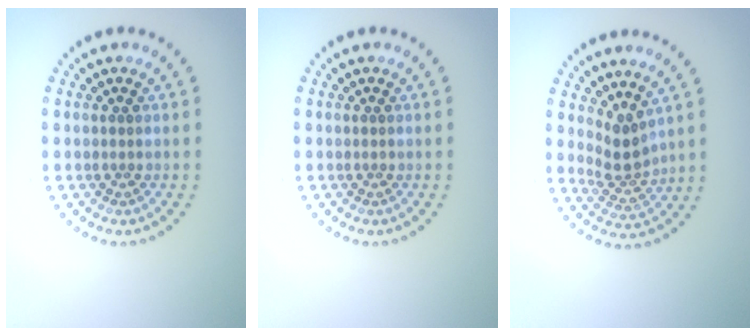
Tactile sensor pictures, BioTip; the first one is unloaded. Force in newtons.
{"total": 0.0}
{"total": 2.7, "press": 1.9, "slide": 1.9}